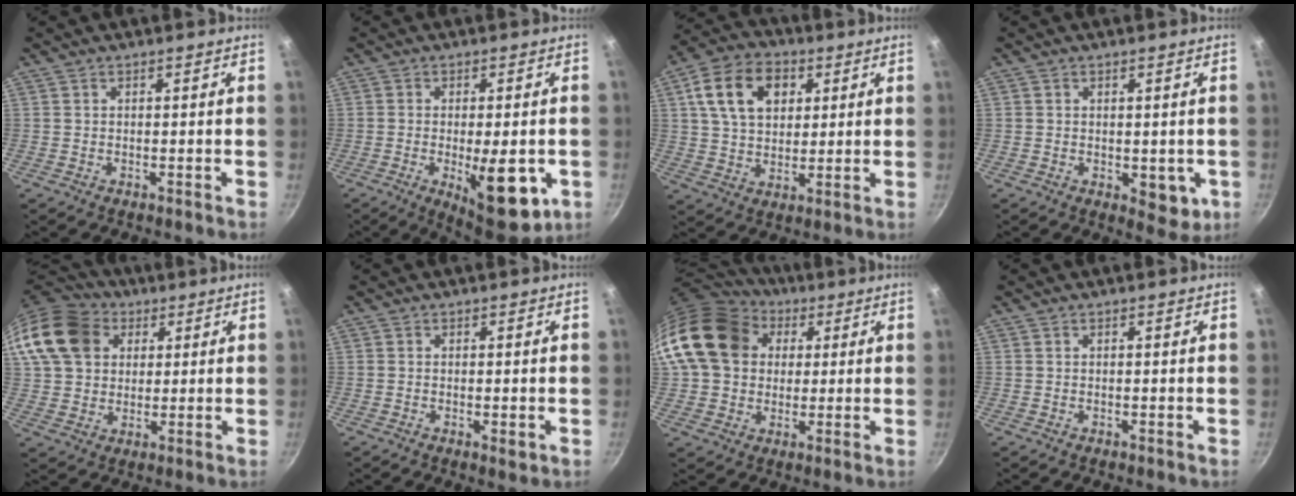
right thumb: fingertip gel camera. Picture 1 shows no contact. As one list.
[{"total": 13.6, "force": [-3.7, 5.2, 12.0], "torque": [-0.139, 0.000, -0.038]}, {"total": 13.6, "force": [4.5, 9.5, 8.6], "torque": [-0.133, 0.003, 0.069]}, {"total": 5.6, "force": [-0.9, 3.6, 4.3], "torque": [-0.038, -0.004, -0.005]}, {"total": 16.7, "force": [5.9, 13.1, 8.6], "torque": [-0.158, 0.016, 0.100]}, {"total": 1.5, "force": [-0.4, 0.5, 1.4], "torque": [-0.024, -0.005, -0.006]}, {"total": 18.4, "force": [4.4, 14.9, 9.9], "torque": [-0.165, 0.024, 0.070]}, {"total": 0.0}]